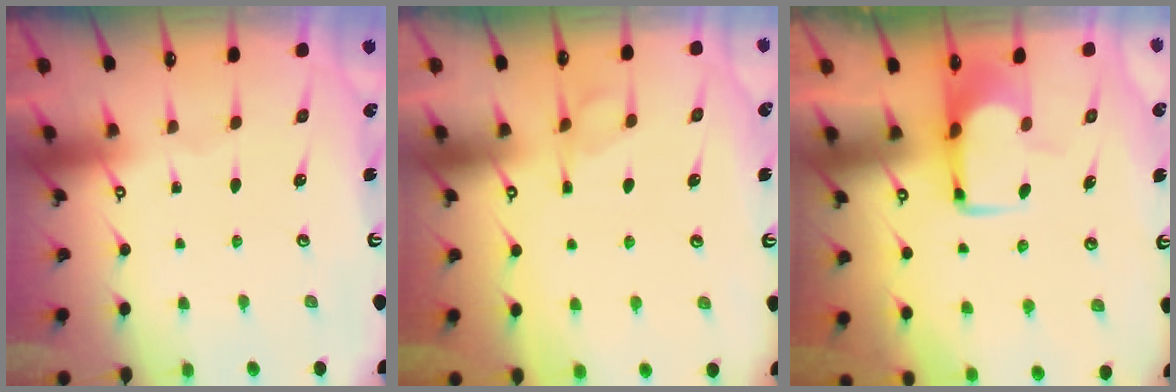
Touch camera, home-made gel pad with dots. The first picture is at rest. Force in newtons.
{"total": 1.2, "press": 0.0, "slide": 1.2}
{"total": 1.8, "press": 1.8, "slide": 0.4}